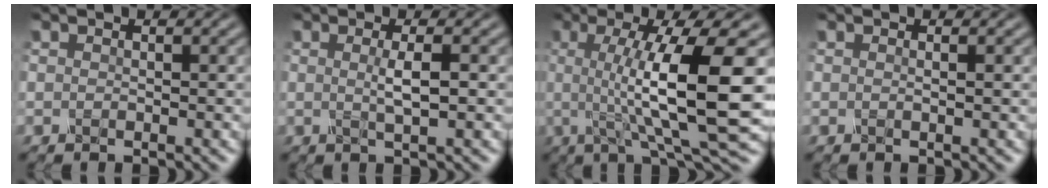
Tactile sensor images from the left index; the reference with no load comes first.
{"total": 2.2, "force": [0.1, 0.4, 2.2], "torque": [-0.038, 0.001, -0.001]}
{"total": 11.6, "force": [0.5, 2.5, 11.3], "torque": [-0.152, 0.001, 0.008]}
{"total": 0.7, "force": [0.1, 0.2, 0.6], "torque": [-0.005, 0.004, -0.002]}